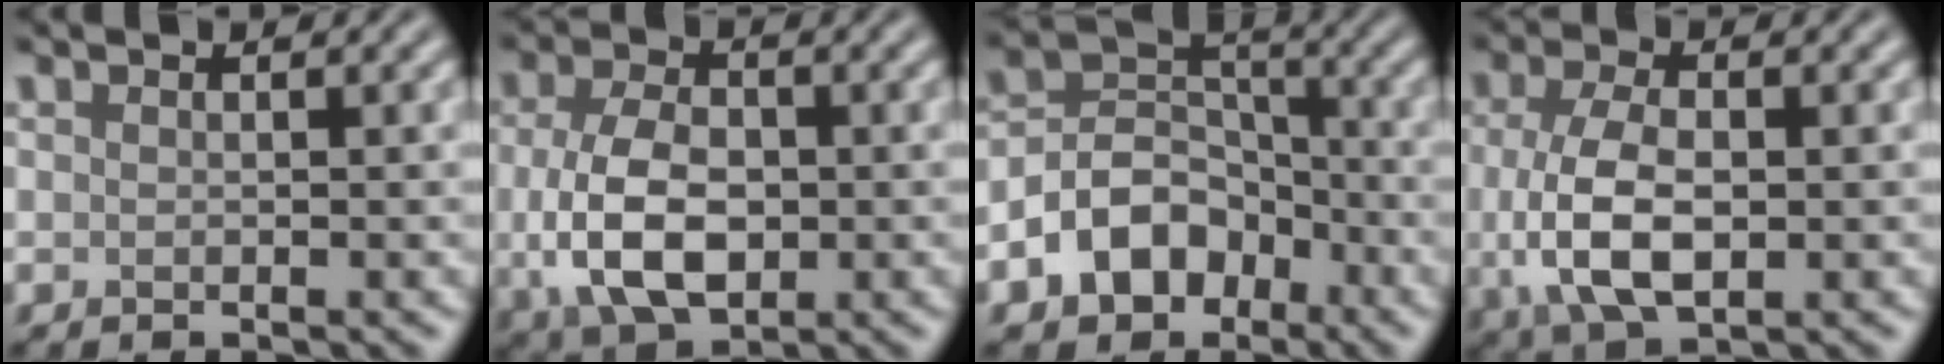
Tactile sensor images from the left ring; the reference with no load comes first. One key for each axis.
{"total": 7.3, "fx": -0.7, "fy": 4.6, "fz": 5.6, "tx": -0.119, "ty": -0.008, "tz": -0.013}
{"total": 6.3, "fx": -3.2, "fy": 4.6, "fz": 2.9, "tx": -0.042, "ty": 0.003, "tz": -0.070}
{"total": 6.4, "fx": -0.5, "fy": 3.4, "fz": 5.5, "tx": -0.122, "ty": -0.007, "tz": -0.009}